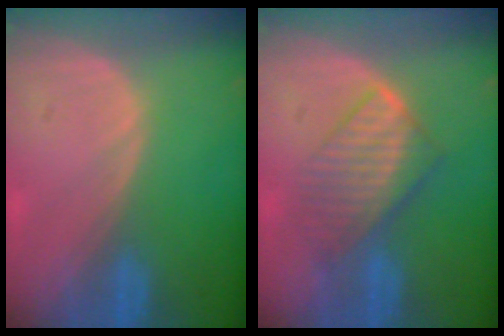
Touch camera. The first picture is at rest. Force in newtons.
{"total": 6.6, "press": 6.3, "slide": 1.9}